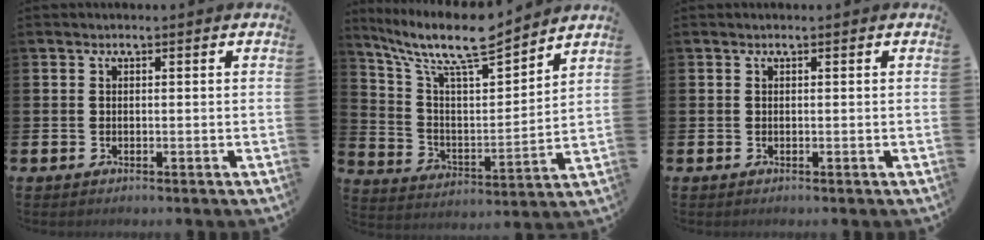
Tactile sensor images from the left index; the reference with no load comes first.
{"total": 11.1, "force": [9.6, 2.1, 5.1], "torque": [-0.133, -0.063, 0.166]}
{"total": 0.0}